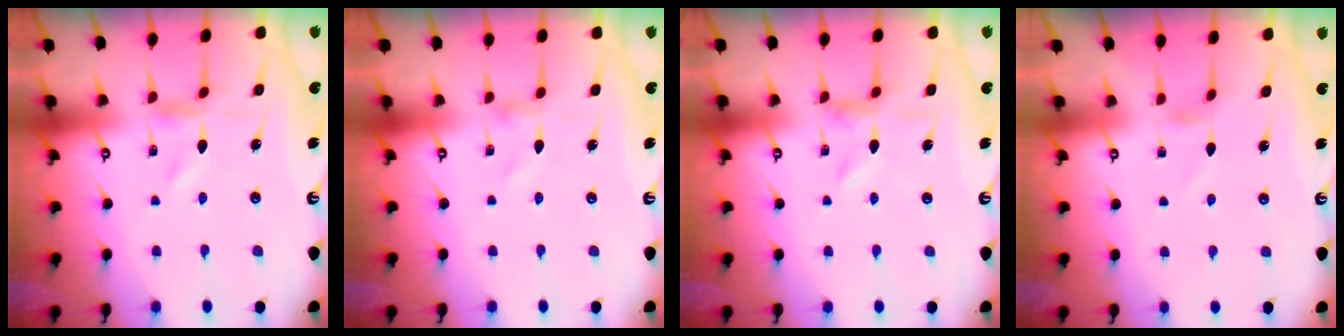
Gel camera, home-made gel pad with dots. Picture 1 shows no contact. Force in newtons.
{"total": 0.9, "press": 0.9, "slide": 0.1}
{"total": 2.0, "press": 2.0, "slide": 0.3}
{"total": 0.0}